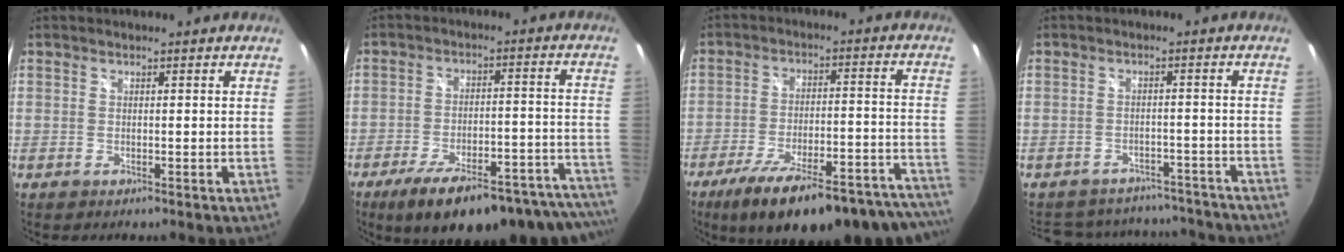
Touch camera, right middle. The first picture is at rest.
{"total": 26.6, "force": [-22.5, 5.7, 12.9], "torque": [-0.170, -0.016, -0.295]}
{"total": 28.9, "force": [-24.5, 6.1, 14.2], "torque": [-0.204, -0.027, -0.329]}
{"total": 17.6, "force": [-15.0, 7.4, 5.3], "torque": [-0.116, 0.035, -0.183]}